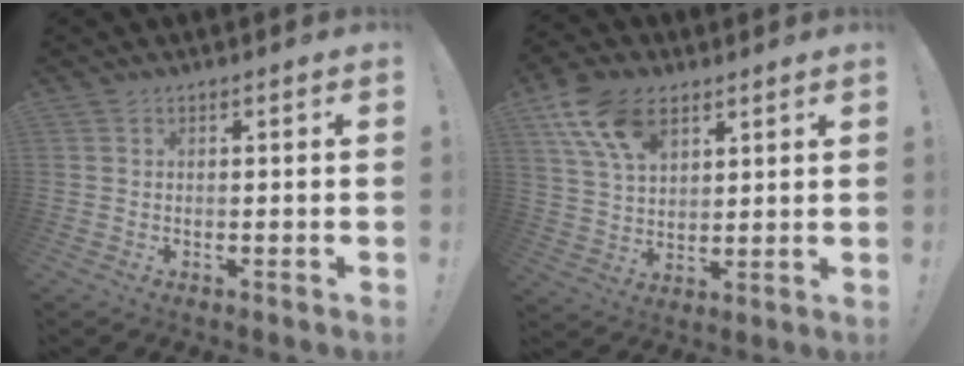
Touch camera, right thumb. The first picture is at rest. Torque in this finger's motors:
{"motor_torque": [1.31, 2.54, 0.23, -0.13, 0.10]}